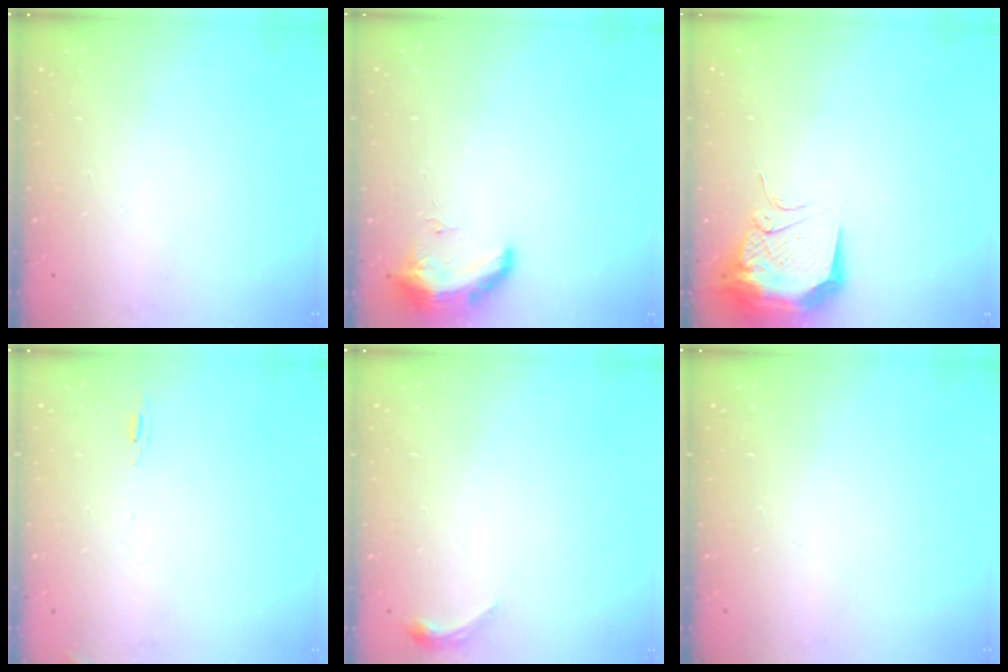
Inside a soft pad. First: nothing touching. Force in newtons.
{"total": 10.2, "press": 9.3, "slide": 4.2}
{"total": 12.6, "press": 12.5, "slide": 1.2}
{"total": 5.0, "press": 4.7, "slide": 1.7}
{"total": 3.4, "press": 3.3, "slide": 0.6}
{"total": 0.0}